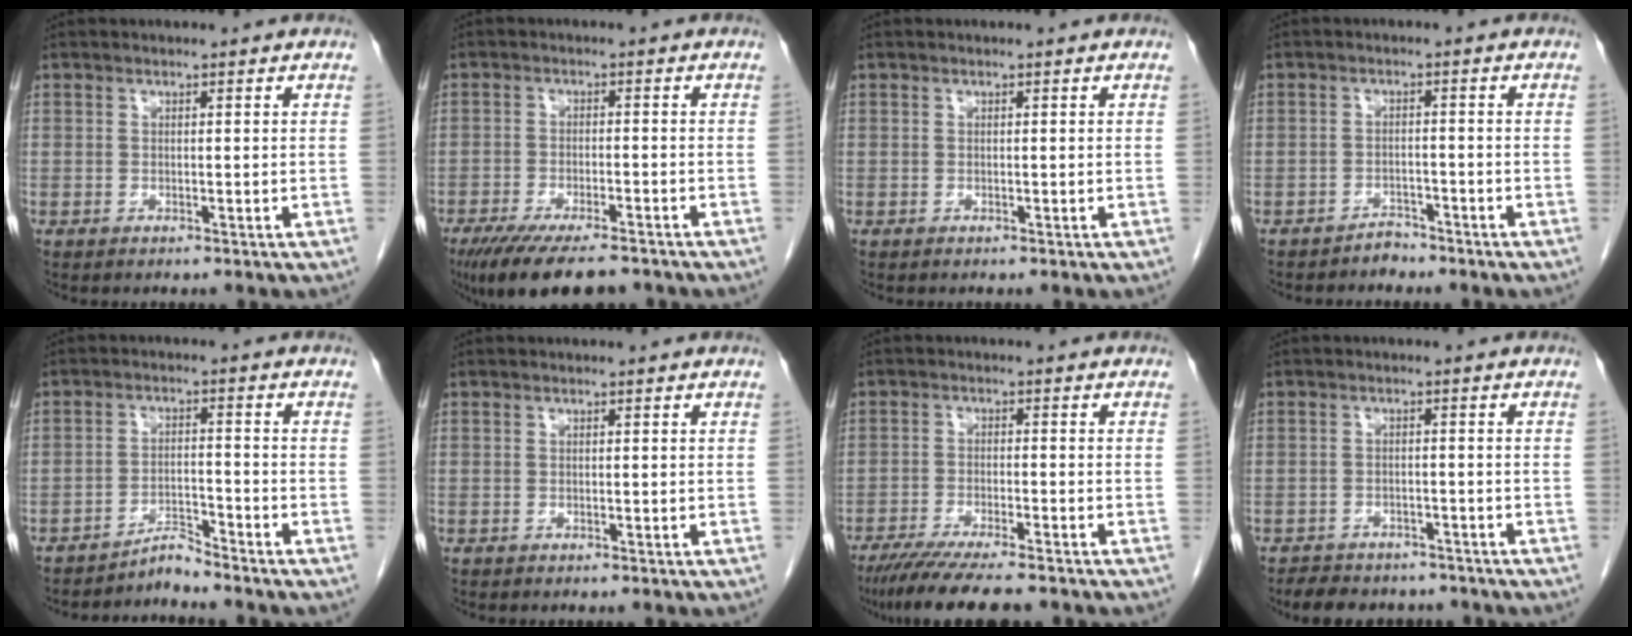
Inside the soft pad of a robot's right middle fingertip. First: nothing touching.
{"total": 11.8, "force": [-9.3, 2.6, 6.7], "torque": [-0.110, -0.022, -0.144]}
{"total": 0.0}
{"total": 2.1, "force": [-1.9, 0.7, 0.0], "torque": [0.001, 0.001, -0.030]}
{"total": 3.3, "force": [-3.2, -0.5, -0.1], "torque": [0.006, -0.012, -0.057]}
{"total": 0.0}
{"total": 10.4, "force": [-8.7, 0.6, 5.8], "torque": [-0.089, -0.027, -0.137]}
{"total": 8.2, "force": [-7.1, 3.4, 2.2], "torque": [-0.037, -0.001, -0.093]}